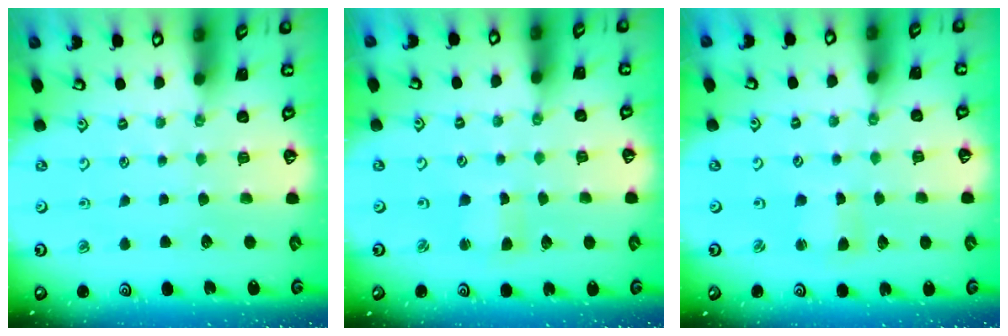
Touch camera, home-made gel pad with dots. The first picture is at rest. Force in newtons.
{"total": 1.8, "press": 1.7, "slide": 0.4}
{"total": 1.7, "press": 1.7, "slide": 0.3}